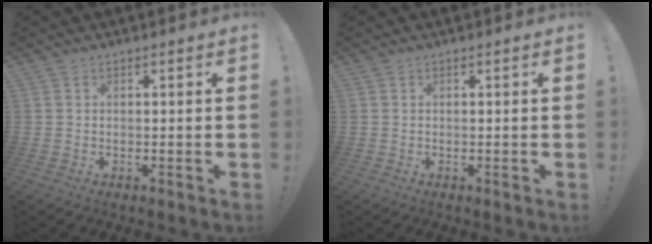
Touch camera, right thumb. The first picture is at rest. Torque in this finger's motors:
{"motor_torque": [0.19, -0.12, 0.11, -0.11, 0.00]}